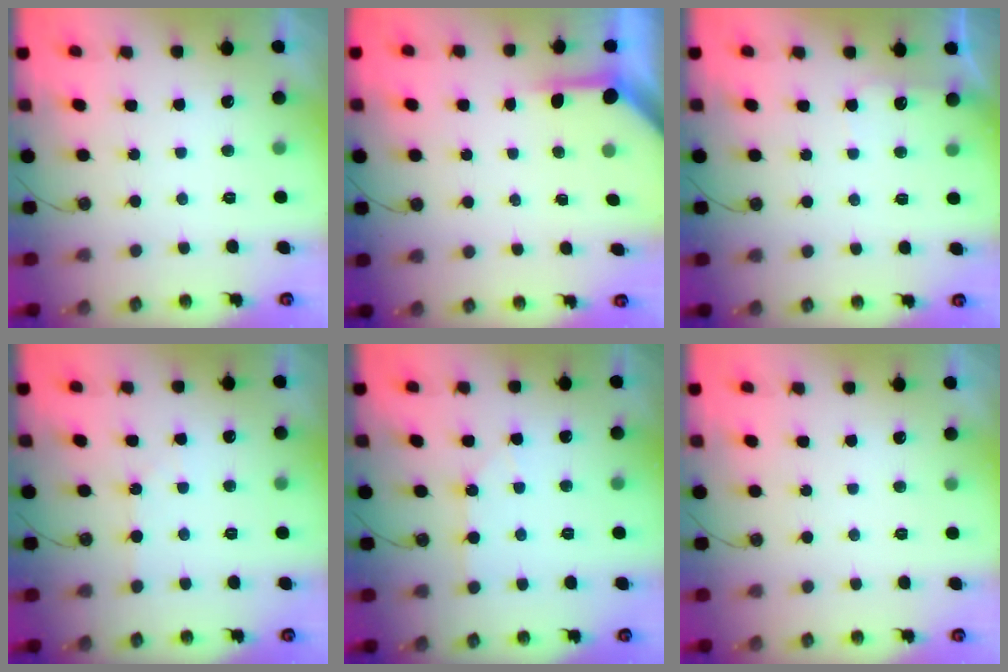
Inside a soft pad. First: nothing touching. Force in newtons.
{"total": 3.9, "press": 3.8, "slide": 0.3}
{"total": 4.0, "press": 4.0, "slide": 0.5}
{"total": 2.9, "press": 2.8, "slide": 0.5}
{"total": 3.6, "press": 3.5, "slide": 0.6}
{"total": 0.0}